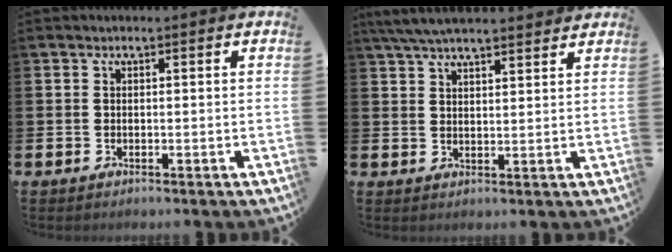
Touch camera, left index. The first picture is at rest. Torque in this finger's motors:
{"motor_torque": [1.09, -1.05, 0.47, 0.21]}